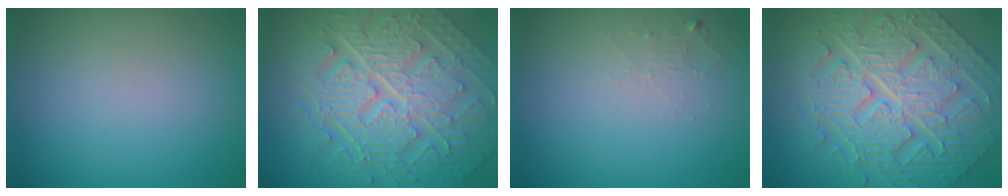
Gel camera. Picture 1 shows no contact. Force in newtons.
{"total": 11.1, "press": 7.6, "slide": 8.1}
{"total": 1.3, "press": 1.3, "slide": 0.2}
{"total": 9.2, "press": 7.5, "slide": 5.4}